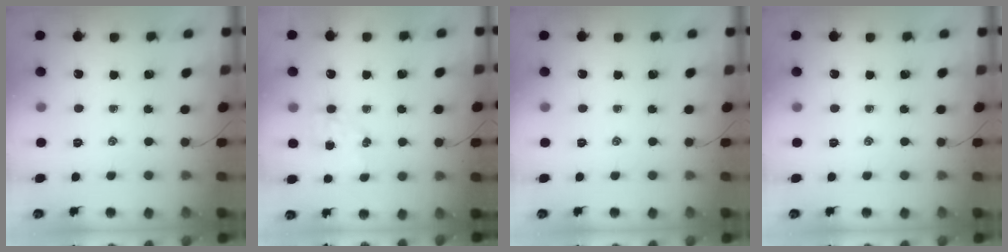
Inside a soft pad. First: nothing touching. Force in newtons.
{"total": 4.3, "press": 4.3, "slide": 0.7}
{"total": 0.0}
{"total": 0.0}